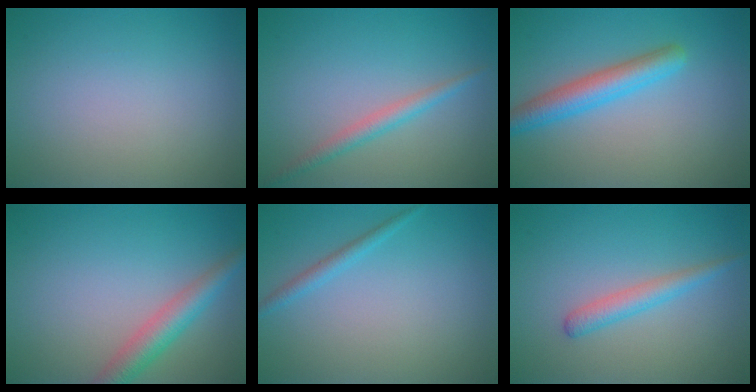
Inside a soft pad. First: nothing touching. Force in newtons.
{"total": 2.0, "press": 2.0, "slide": 0.1}
{"total": 3.8, "press": 3.8, "slide": 0.2}
{"total": 3.7, "press": 3.7, "slide": 0.1}
{"total": 1.3, "press": 1.3, "slide": 0.1}
{"total": 2.1, "press": 2.1, "slide": 0.0}